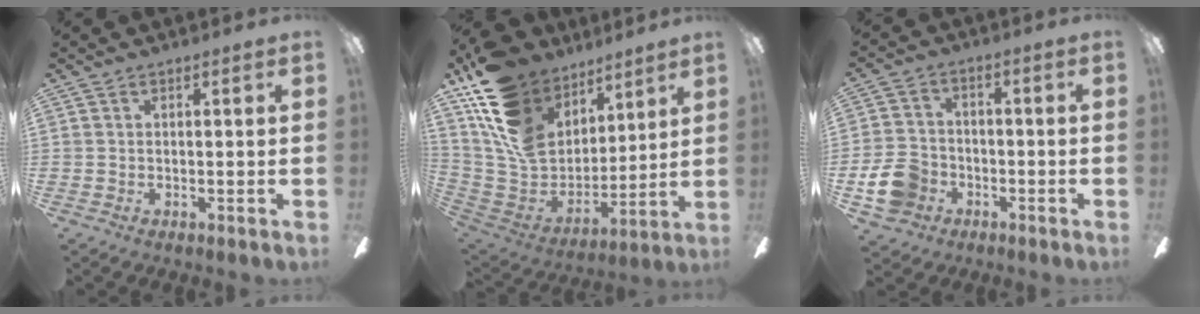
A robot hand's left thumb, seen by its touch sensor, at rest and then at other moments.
{"total": 20.1, "force": [10.5, 14.1, 9.7], "torque": [-0.213, -0.057, 0.201]}
{"total": 10.3, "force": [-3.9, 8.0, 5.0], "torque": [-0.131, 0.030, -0.073]}